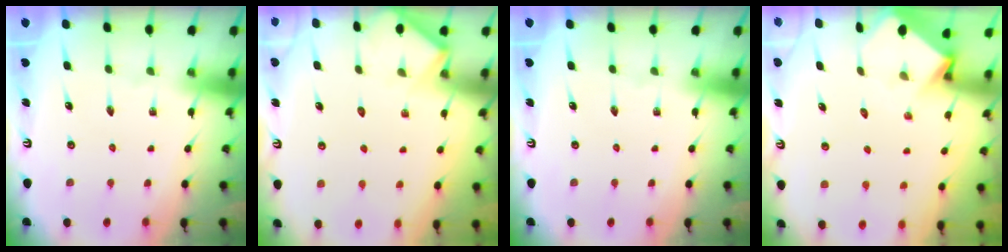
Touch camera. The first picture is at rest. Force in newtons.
{"total": 6.0, "press": 6.0, "slide": 0.5}
{"total": 0.0}
{"total": 3.7, "press": 3.7, "slide": 0.3}